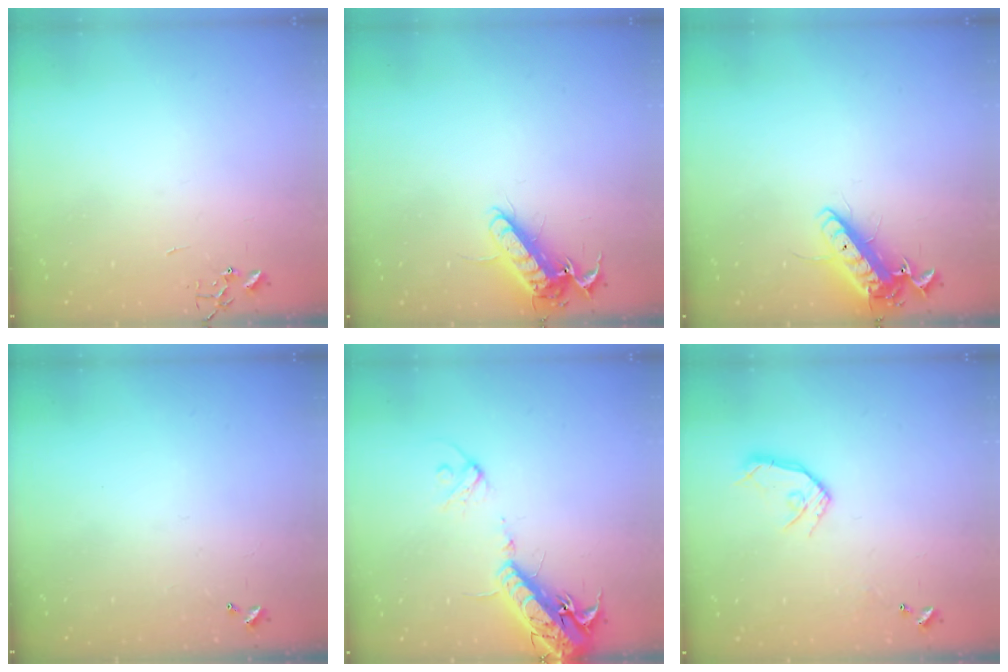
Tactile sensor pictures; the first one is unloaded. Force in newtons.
{"total": 12.3, "press": 12.1, "slide": 1.8}
{"total": 14.1, "press": 13.9, "slide": 2.6}
{"total": 0.0}
{"total": 17.8, "press": 17.4, "slide": 3.8}
{"total": 10.7, "press": 10.6, "slide": 1.0}